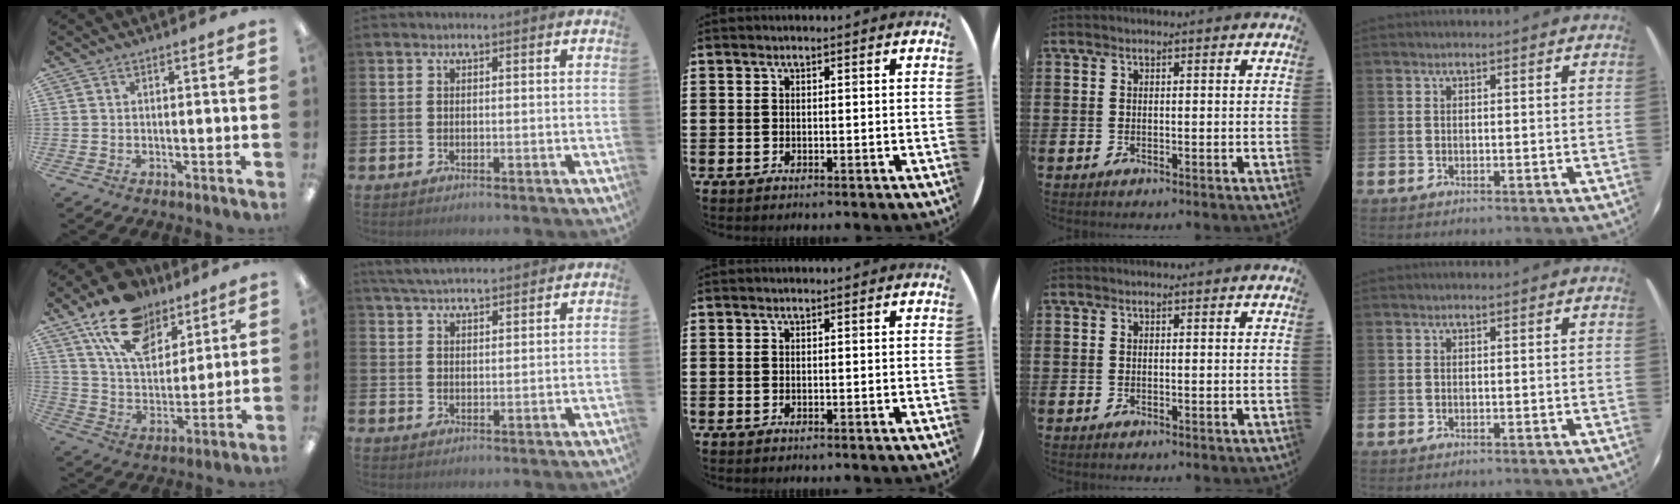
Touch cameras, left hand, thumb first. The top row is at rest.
{"thumb": {"total": 17.2, "force": [11.8, 9.3, 8.4], "torque": [-0.153, -0.052, 0.216]}, "index": {"total": 4.5, "force": [4.4, 0.6, 1.0], "torque": [-0.032, -0.015, 0.081]}}